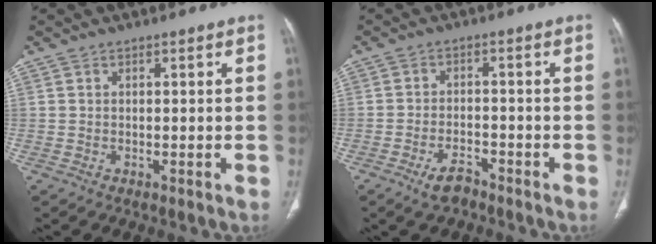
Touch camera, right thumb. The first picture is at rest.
{"total": 4.4, "force": [-3.2, 2.0, 2.2], "torque": [-0.043, 0.018, -0.052]}